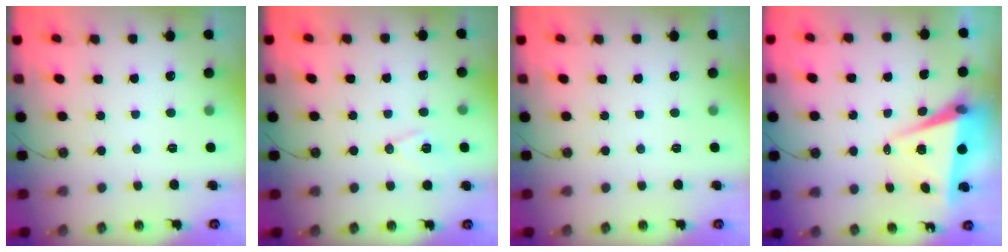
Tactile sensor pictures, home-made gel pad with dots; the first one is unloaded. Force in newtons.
{"total": 8.7, "press": 7.9, "slide": 3.7}
{"total": 0.0}
{"total": 6.2, "press": 5.0, "slide": 3.7}